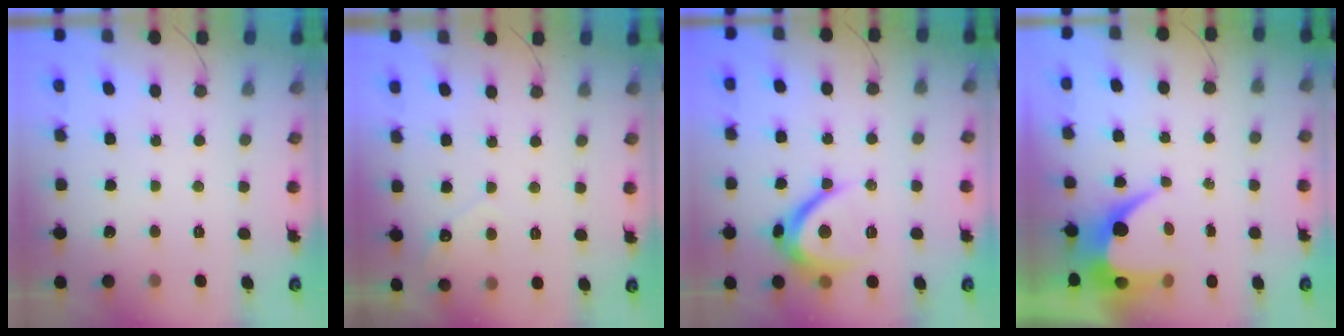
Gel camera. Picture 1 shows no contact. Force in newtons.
{"total": 2.7, "press": 2.7, "slide": 0.2}
{"total": 8.9, "press": 8.8, "slide": 1.3}
{"total": 7.4, "press": 7.4, "slide": 0.2}